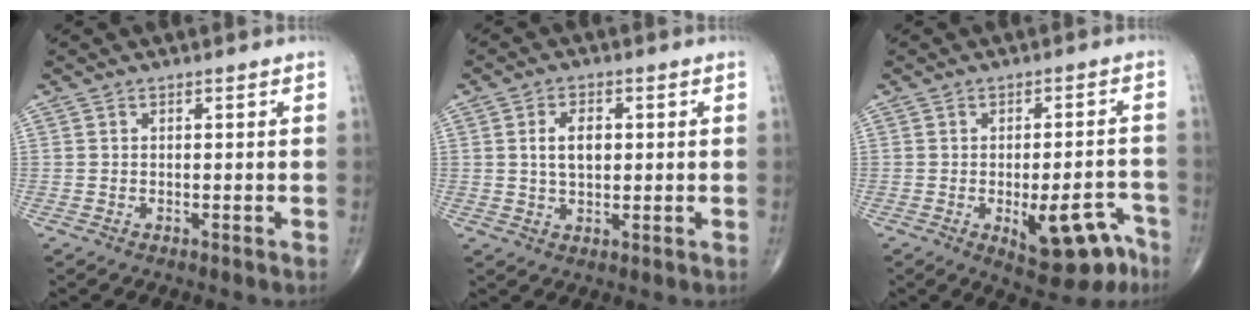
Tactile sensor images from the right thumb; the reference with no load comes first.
{"total": 5.5, "force": [0.9, 3.3, 4.3], "torque": [-0.068, -0.001, 0.017]}
{"total": 11.7, "force": [-5.6, 4.9, 9.1], "torque": [-0.093, 0.030, -0.065]}